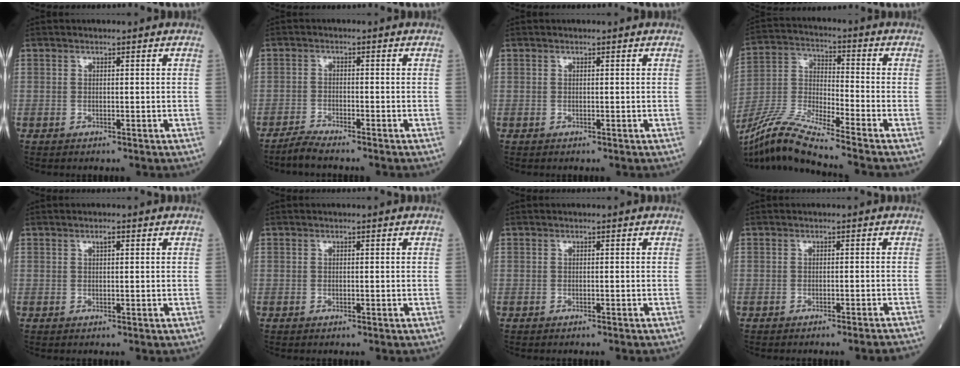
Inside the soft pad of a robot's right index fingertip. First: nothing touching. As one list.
[{"total": 2.8, "force": [-2.7, -0.6, 0.7], "torque": [-0.024, -0.011, -0.056]}, {"total": 0.0}, {"total": 13.3, "force": [-11.5, -1.5, 6.6], "torque": [-0.139, -0.015, -0.220]}, {"total": 0.9, "force": [0.4, 0.2, 0.7], "torque": [-0.015, 0.001, 0.006]}, {"total": 0.0}, {"total": 0.7, "force": [-0.6, -0.1, 0.3], "torque": [-0.002, 0.000, -0.010]}, {"total": 4.6, "force": [-4.3, -0.8, 1.4], "torque": [-0.013, -0.010, -0.051]}]